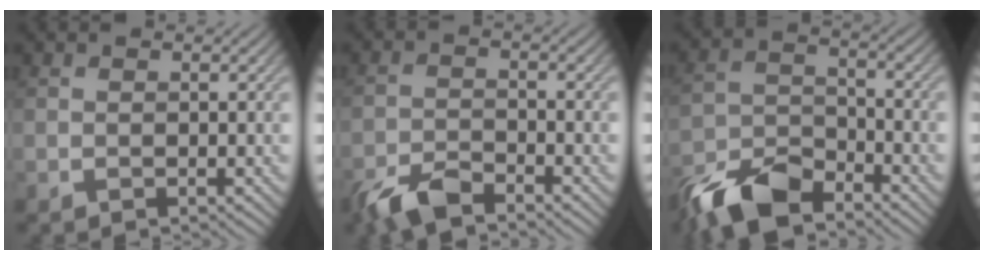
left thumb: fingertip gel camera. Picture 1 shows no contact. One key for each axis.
{"total": 4.9, "fx": -4.1, "fy": 1.3, "fz": 2.4, "tx": -0.049, "ty": -0.004, "tz": -0.086}
{"total": 10.2, "fx": -8.1, "fy": 3.8, "fz": 5.0, "tx": -0.095, "ty": -0.004, "tz": -0.168}